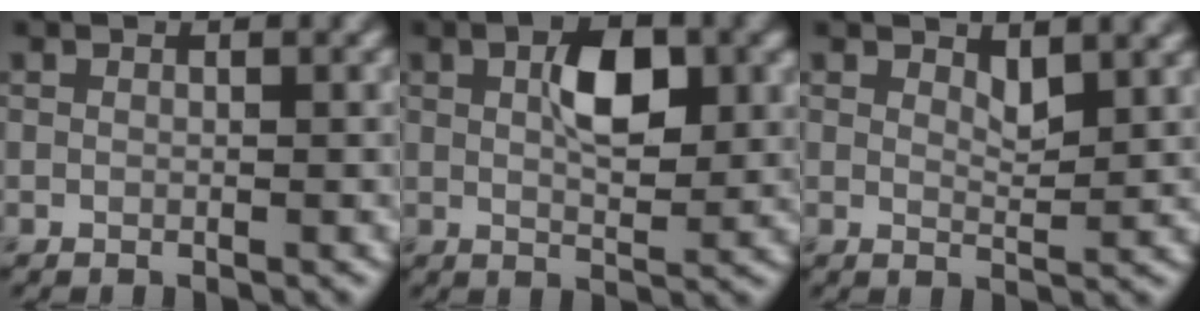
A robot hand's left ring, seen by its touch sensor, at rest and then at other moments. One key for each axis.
{"total": 5.1, "fx": 1.1, "fy": 2.5, "fz": 4.3, "tx": -0.074, "ty": 0.003, "tz": 0.018}
{"total": 1.9, "fx": 1.3, "fy": 0.6, "fz": 1.2, "tx": -0.021, "ty": -0.005, "tz": 0.025}